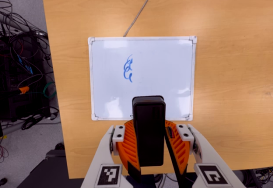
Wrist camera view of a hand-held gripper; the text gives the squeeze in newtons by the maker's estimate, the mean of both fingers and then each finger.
{"total": 8.6, "left": 9.2, "right": 8.0}